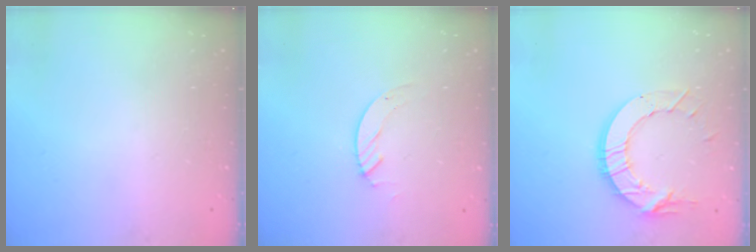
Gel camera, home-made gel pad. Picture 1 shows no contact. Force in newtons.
{"total": 2.1, "press": 2.1, "slide": 0.2}
{"total": 12.2, "press": 12.2, "slide": 0.7}